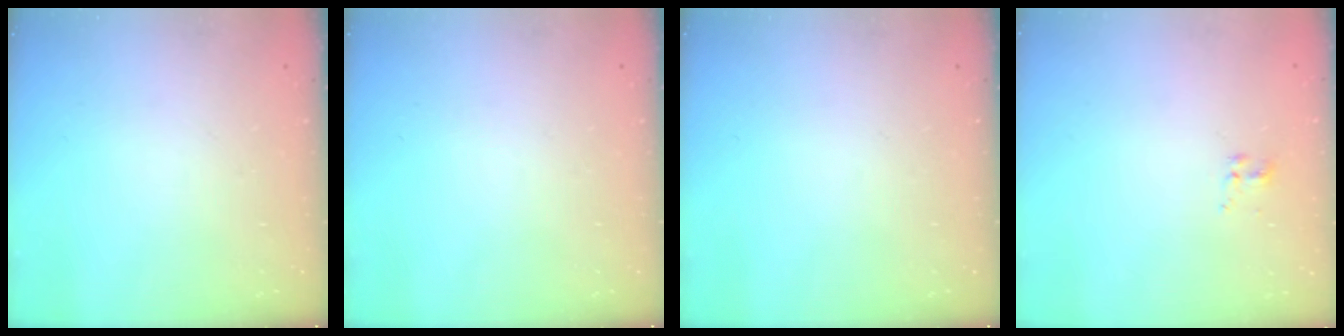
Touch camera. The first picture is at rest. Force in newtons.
{"total": 0.0}
{"total": 0.0}
{"total": 3.1, "press": 2.9, "slide": 1.1}